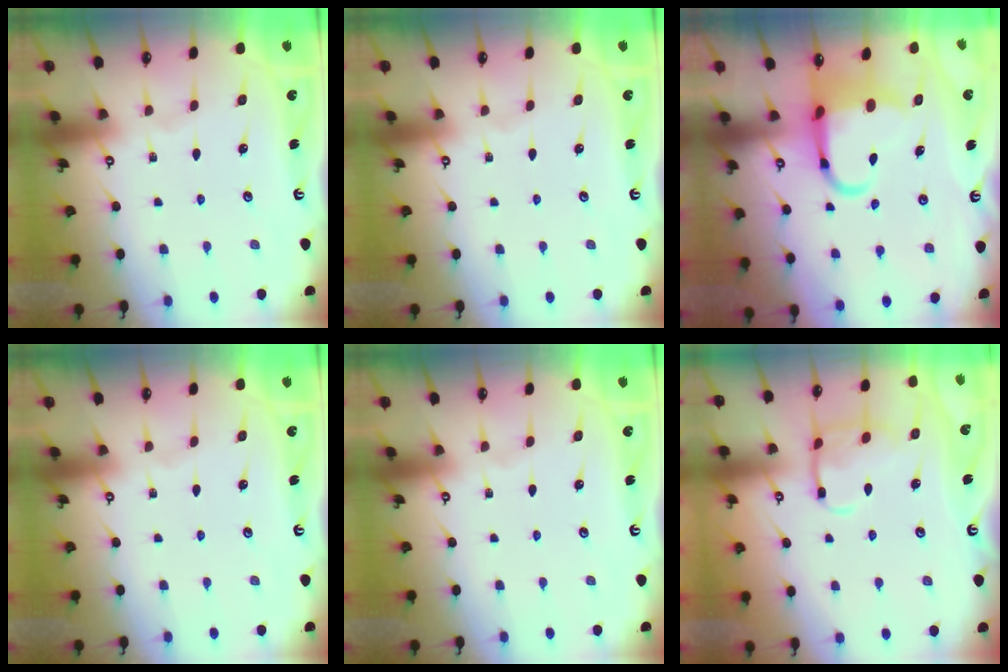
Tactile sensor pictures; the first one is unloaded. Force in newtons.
{"total": 0.0}
{"total": 8.6, "press": 8.4, "slide": 1.7}
{"total": 0.0}
{"total": 0.0}
{"total": 12.2, "press": 12.2, "slide": 0.9}